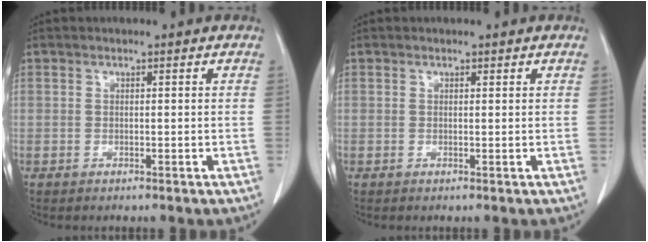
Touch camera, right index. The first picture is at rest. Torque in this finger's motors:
{"motor_torque": [-0.08, 0.15, 0.00, 0.01]}